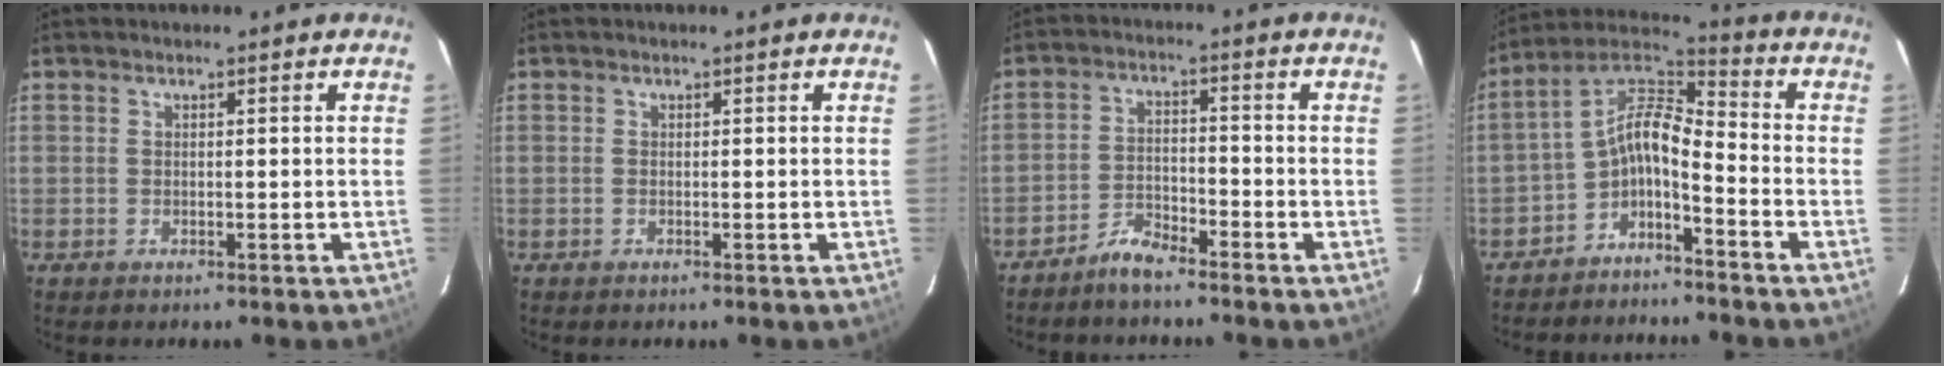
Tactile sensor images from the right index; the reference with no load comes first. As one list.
[{"total": 0.0}, {"total": 4.5, "force": [-4.2, 0.8, 1.5], "torque": [-0.042, 0.008, -0.080]}, {"total": 8.1, "force": [-3.9, 2.9, 6.5], "torque": [-0.150, 0.023, -0.079]}]